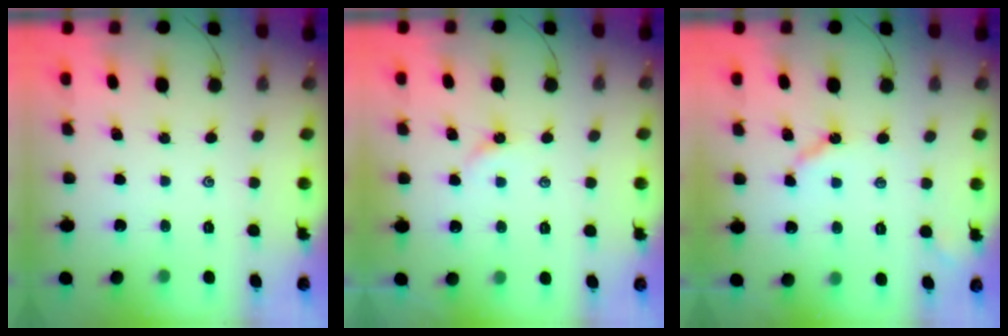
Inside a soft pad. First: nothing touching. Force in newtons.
{"total": 3.5, "press": 3.4, "slide": 0.4}
{"total": 4.8, "press": 4.8, "slide": 0.7}